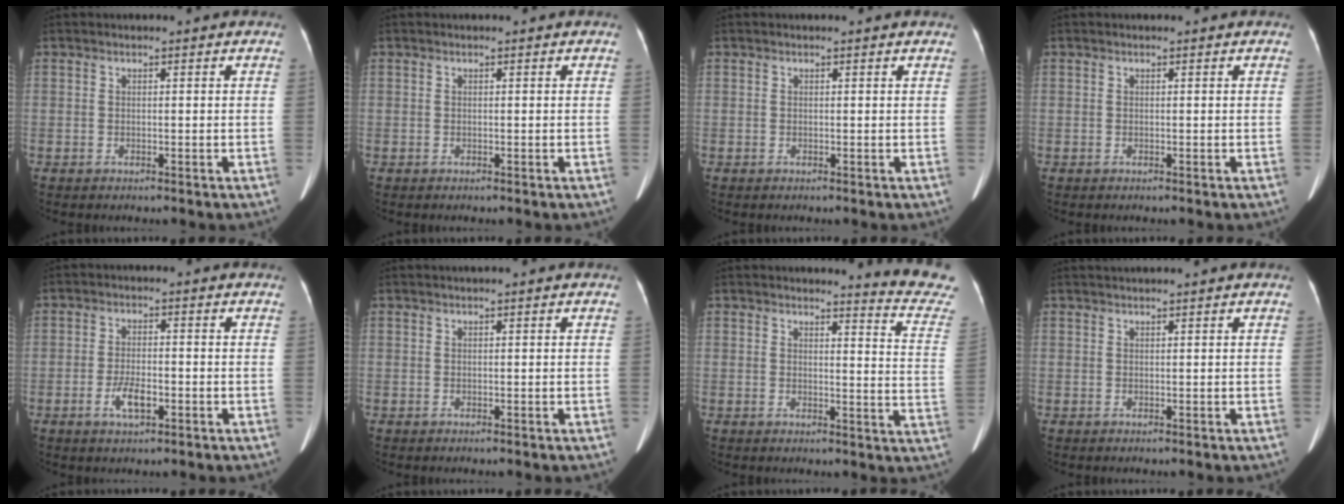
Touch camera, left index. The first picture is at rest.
{"total": 0.0}
{"total": 0.7, "force": [0.6, 0.0, 0.2], "torque": [-0.008, 0.002, 0.002]}
{"total": 0.0}
{"total": 4.0, "force": [-1.8, 1.4, 3.4], "torque": [-0.068, 0.000, -0.029]}
{"total": 0.0}
{"total": 10.6, "force": [10.5, -1.0, 0.8], "torque": [-0.003, -0.116, 0.089]}
{"total": 1.5, "force": [1.4, -0.5, 0.5], "torque": [-0.005, 0.018, 0.032]}